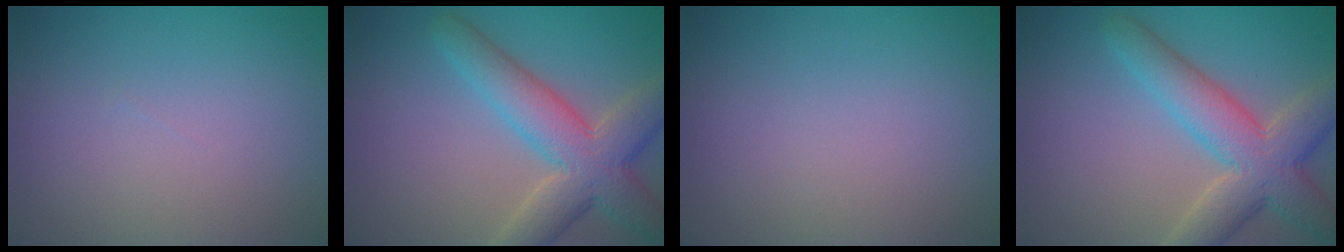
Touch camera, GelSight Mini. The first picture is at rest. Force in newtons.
{"total": 6.9, "press": 6.9, "slide": 0.4}
{"total": 0.0}
{"total": 6.9, "press": 6.9, "slide": 0.4}